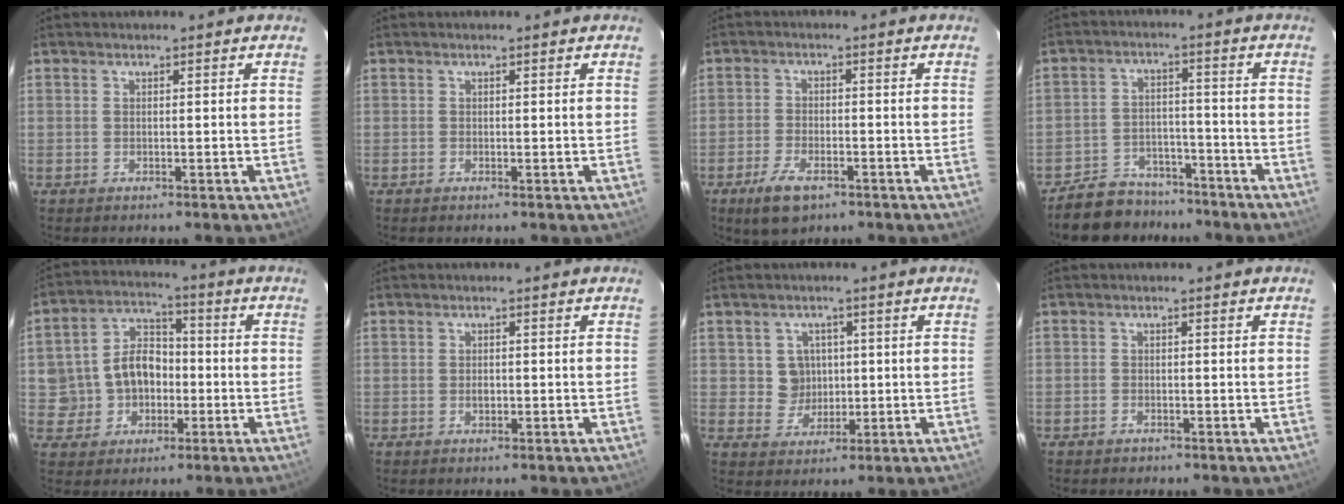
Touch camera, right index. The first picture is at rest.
{"total": 0.0}
{"total": 6.9, "force": [-4.2, 3.3, 4.4], "torque": [-0.108, -0.010, -0.075]}
{"total": 10.8, "force": [-9.1, 5.5, 2.0], "torque": [-0.065, 0.017, -0.130]}
{"total": 9.9, "force": [-1.3, 8.8, 4.4], "torque": [-0.103, 0.035, -0.012]}
{"total": 1.1, "force": [0.0, 0.9, 0.6], "torque": [-0.010, 0.003, 0.000]}
{"total": 4.9, "force": [0.9, 4.8, 0.6], "torque": [-0.014, 0.015, 0.025]}
{"total": 1.3, "force": [-0.9, 1.0, 0.1], "torque": [-0.004, 0.003, -0.014]}